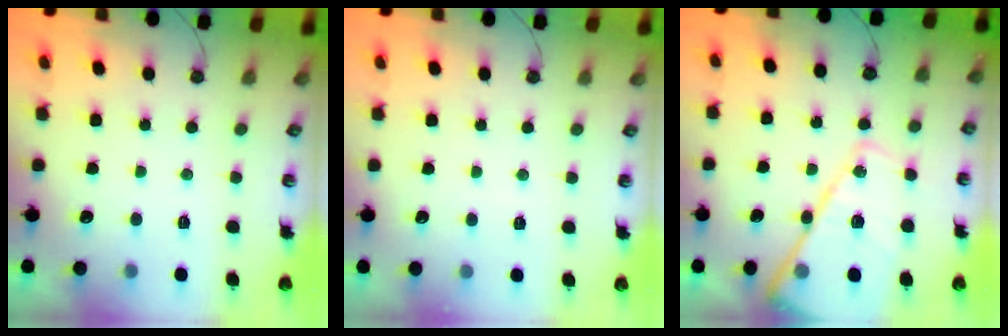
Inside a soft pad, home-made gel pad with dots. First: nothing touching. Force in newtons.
{"total": 2.6, "press": 2.6, "slide": 0.5}
{"total": 22.4, "press": 22.3, "slide": 2.4}